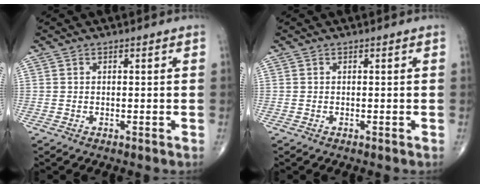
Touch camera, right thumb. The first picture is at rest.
{"total": 0.0}